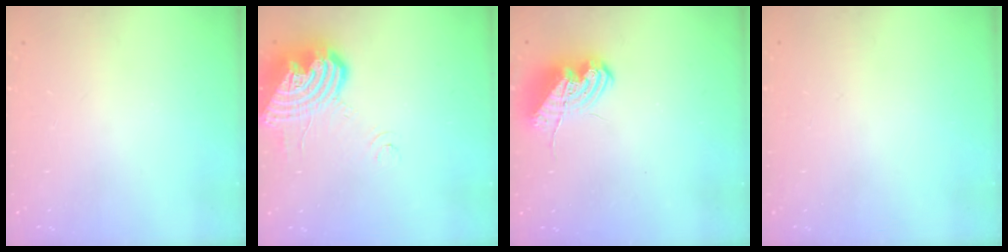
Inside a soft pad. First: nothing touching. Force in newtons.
{"total": 15.5, "press": 15.4, "slide": 2.1}
{"total": 9.1, "press": 9.0, "slide": 1.2}
{"total": 0.0}